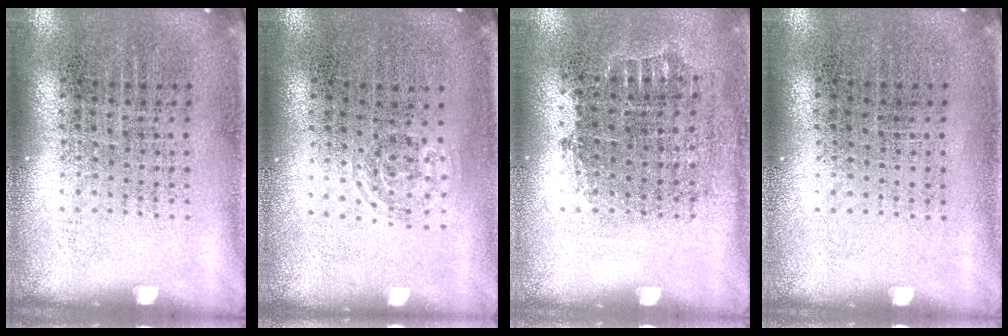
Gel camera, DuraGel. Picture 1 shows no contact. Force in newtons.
{"total": 0.8, "press": 0.6, "slide": 0.5}
{"total": 0.6, "press": 0.6, "slide": 0.2}
{"total": 0.0}